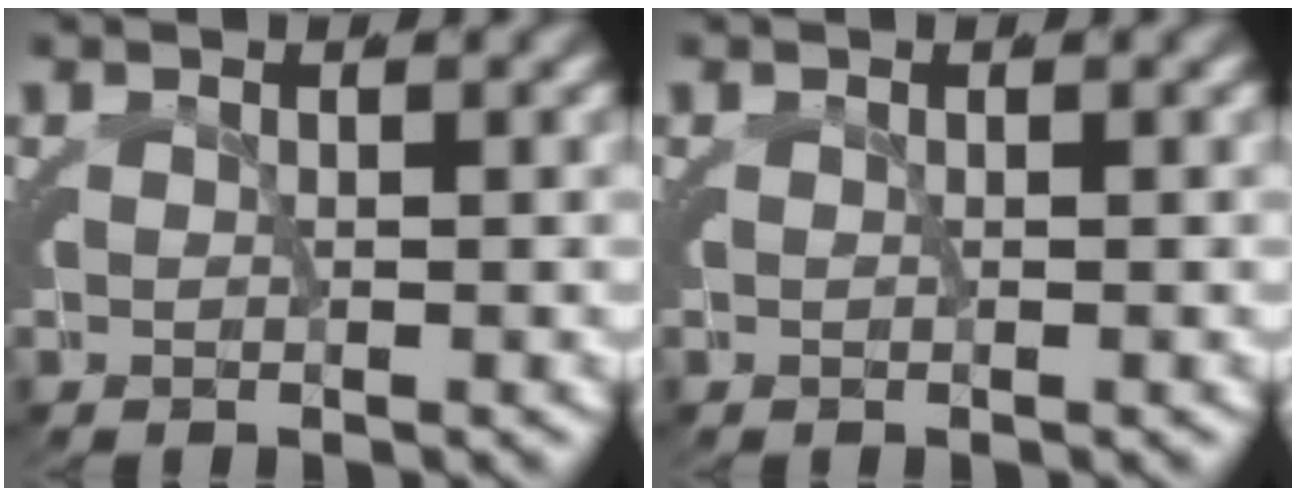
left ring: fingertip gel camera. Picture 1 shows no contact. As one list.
[{"total": 0.0}]